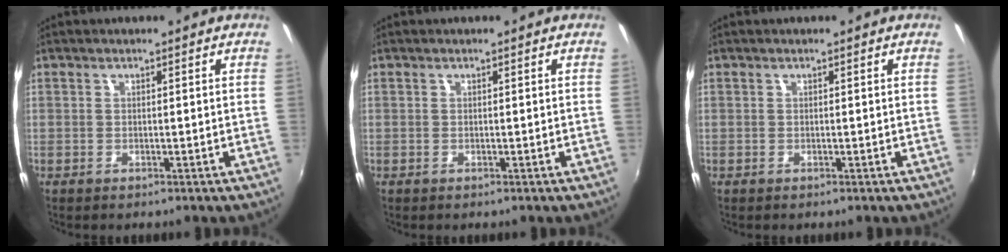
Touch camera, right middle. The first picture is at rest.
{"total": 0.0}
{"total": 0.0}